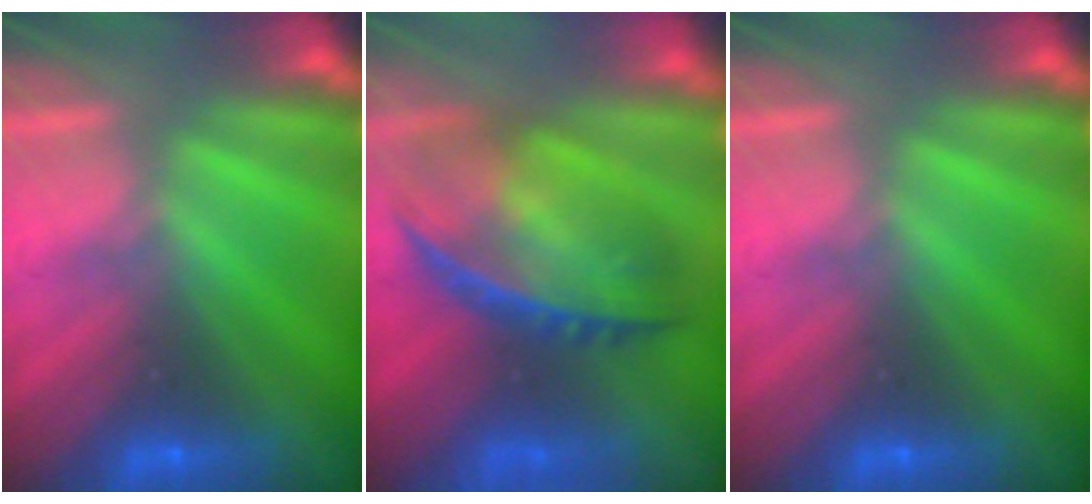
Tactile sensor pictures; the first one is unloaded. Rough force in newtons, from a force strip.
{"total": 9.1}
{"total": 0.0}